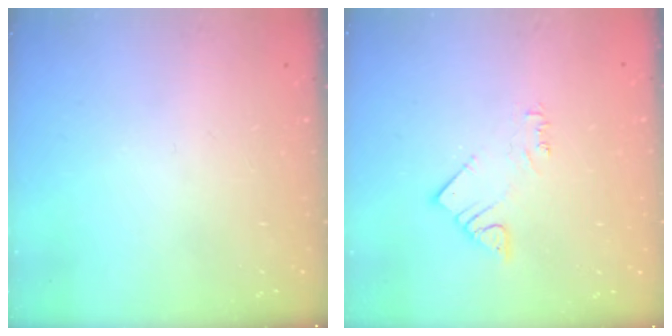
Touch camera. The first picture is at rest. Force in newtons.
{"total": 3.1, "press": 3.1, "slide": 0.1}